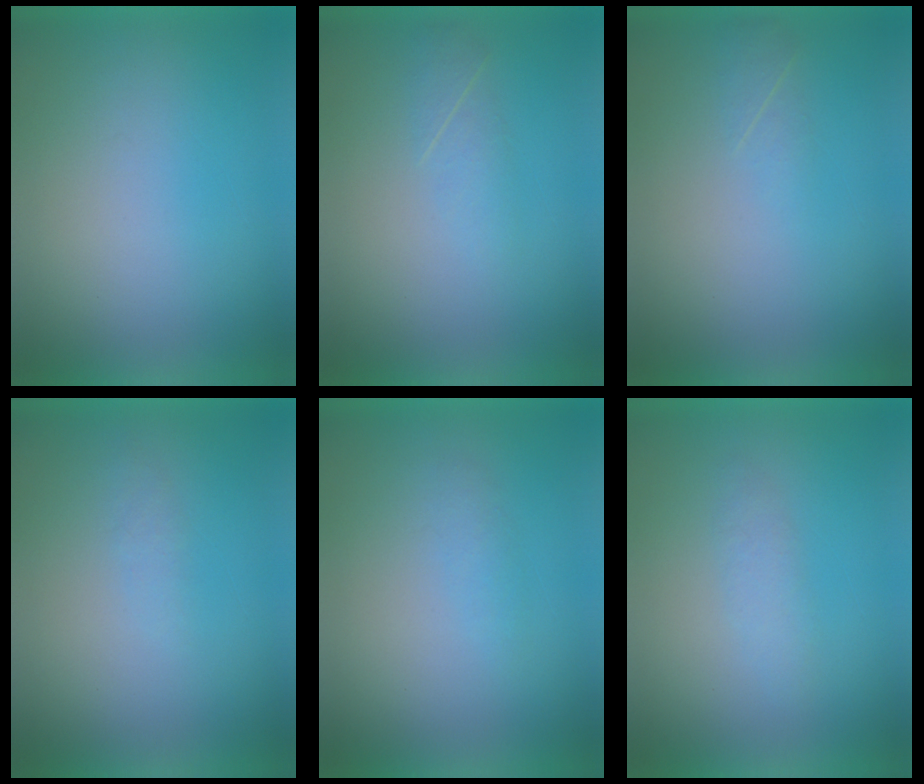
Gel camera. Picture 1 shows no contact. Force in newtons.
{"total": 2.1}
{"total": 1.6}
{"total": 1.2}
{"total": 1.2}
{"total": 1.9}